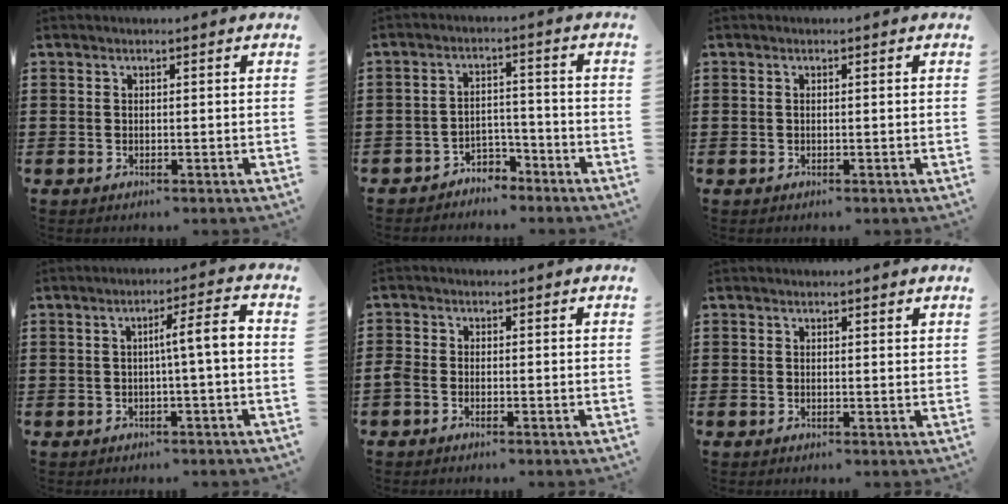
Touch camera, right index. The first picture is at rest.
{"total": 3.5, "force": [-3.2, 1.3, 0.3], "torque": [-0.011, 0.007, -0.066]}
{"total": 0.0}
{"total": 5.4, "force": [-0.3, 0.2, 5.4], "torque": [-0.100, 0.002, -0.011]}
{"total": 1.1, "force": [-0.9, 0.6, 0.4], "torque": [-0.019, -0.003, -0.019]}
{"total": 0.6, "force": [0.4, 0.3, 0.3], "torque": [-0.007, 0.003, 0.008]}